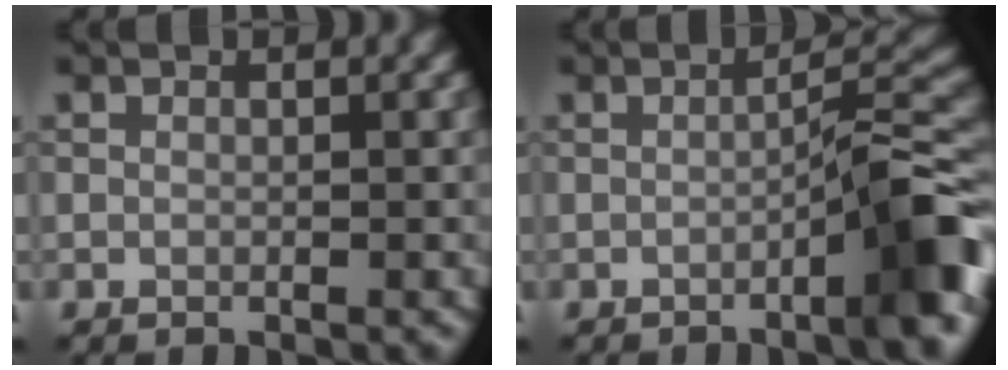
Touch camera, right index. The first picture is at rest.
{"total": 6.1, "force": [-2.8, 0.7, 5.3], "torque": [-0.065, 0.025, -0.051]}